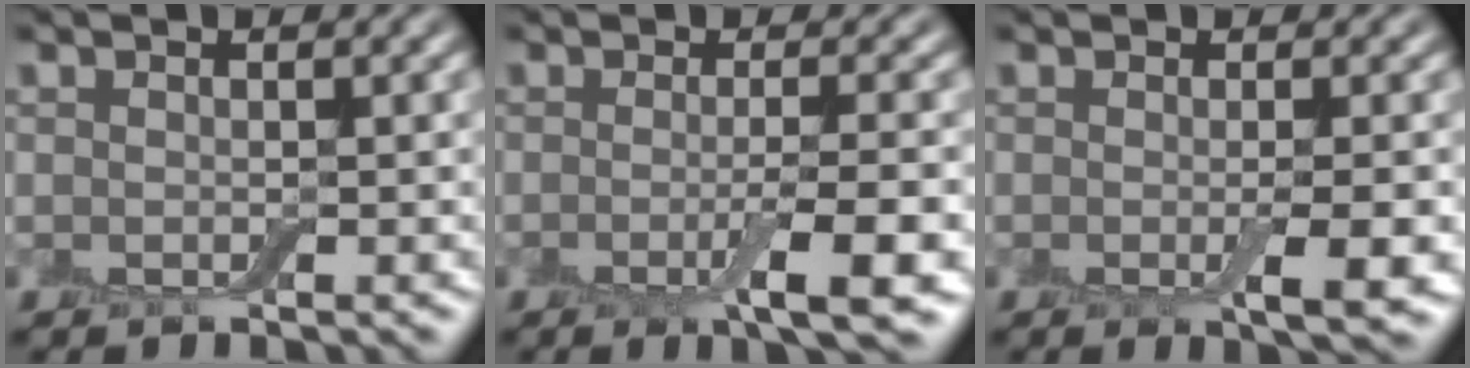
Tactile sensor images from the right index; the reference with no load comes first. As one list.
[{"total": 4.6, "force": [-1.4, 0.8, 4.3], "torque": [-0.068, -0.006, -0.024]}, {"total": 3.2, "force": [-0.5, 0.6, 3.1], "torque": [-0.046, -0.008, -0.008]}]